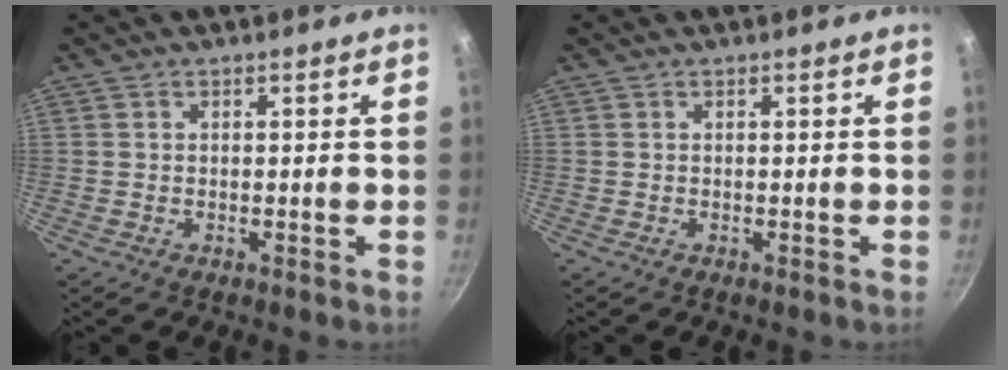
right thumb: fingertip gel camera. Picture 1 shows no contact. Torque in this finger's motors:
{"motor_torque": [0.00, 0.00, 0.00, 0.00, 0.00]}